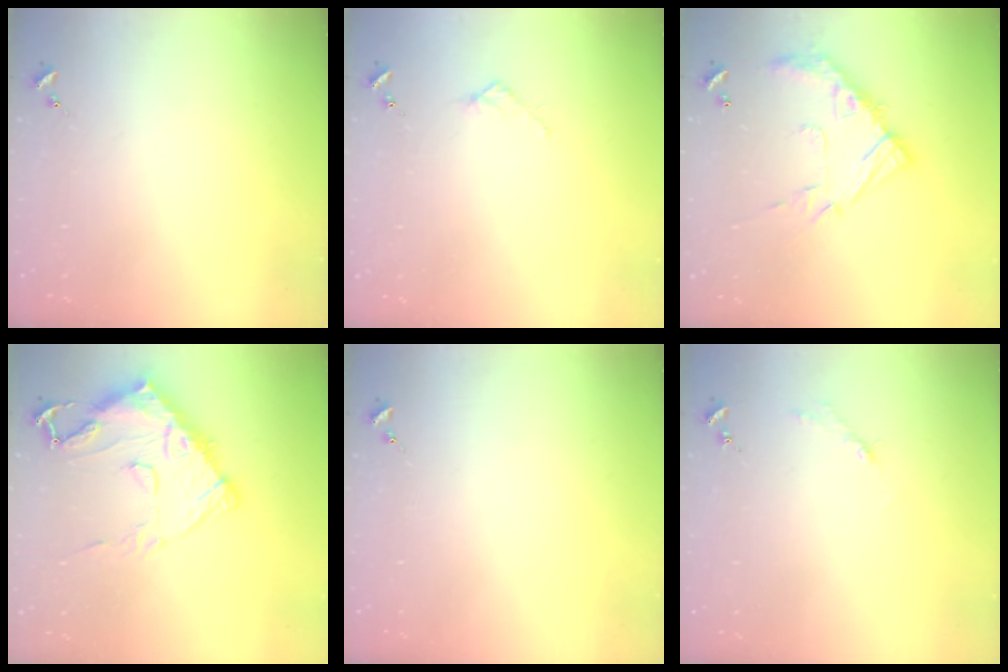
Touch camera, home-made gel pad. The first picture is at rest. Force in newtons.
{"total": 2.4, "press": 2.3, "slide": 0.3}
{"total": 15.6, "press": 15.5, "slide": 1.2}
{"total": 15.5, "press": 15.5, "slide": 1.4}
{"total": 0.0}
{"total": 2.7, "press": 2.7, "slide": 0.4}